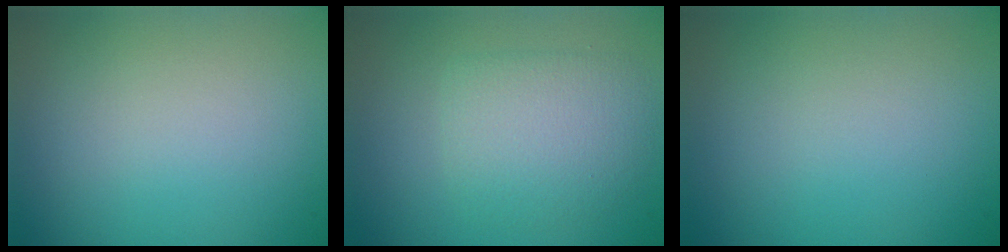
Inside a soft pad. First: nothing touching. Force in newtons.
{"total": 3.7, "press": 3.7, "slide": 0.3}
{"total": 0.0}